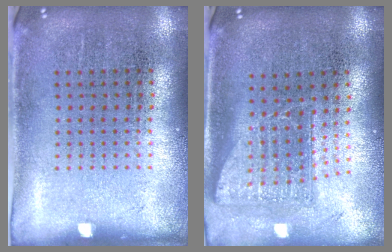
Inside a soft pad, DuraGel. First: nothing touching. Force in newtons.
{"total": 1.7, "press": 1.4, "slide": 1.0}